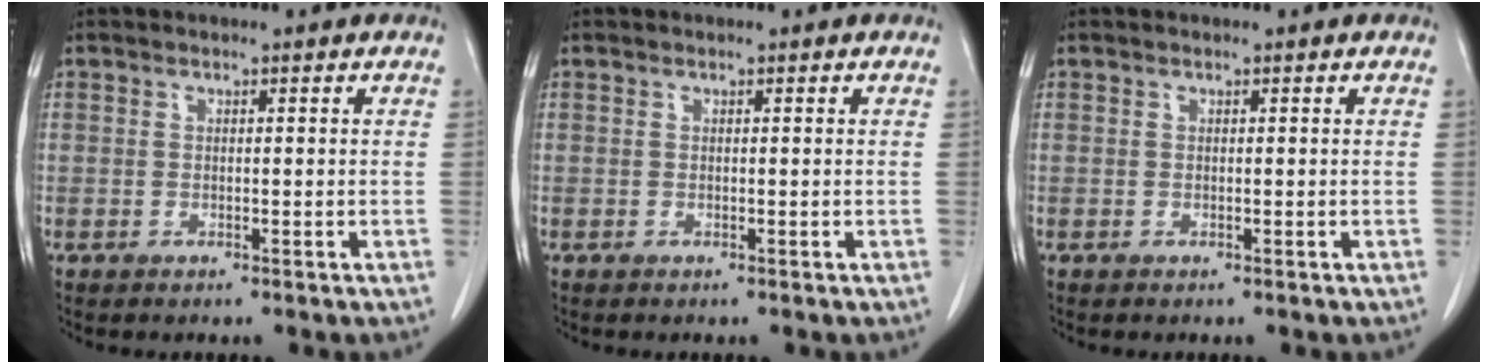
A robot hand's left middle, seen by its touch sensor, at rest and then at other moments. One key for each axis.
{"total": 0.0}
{"total": 0.0}